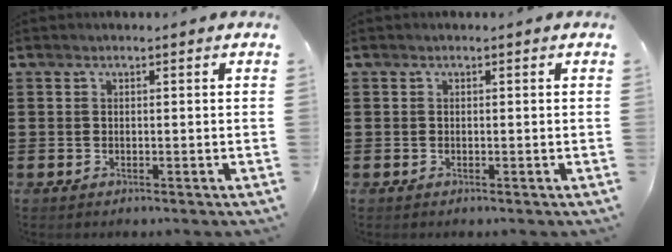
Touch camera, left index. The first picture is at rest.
{"total": 0.0}